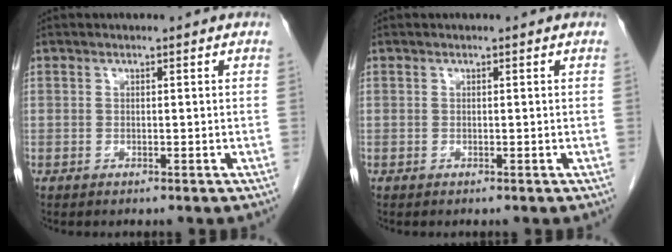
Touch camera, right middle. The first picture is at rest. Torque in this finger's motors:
{"motor_torque": [0.04, -0.05, -0.02, -0.01]}